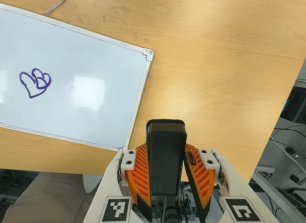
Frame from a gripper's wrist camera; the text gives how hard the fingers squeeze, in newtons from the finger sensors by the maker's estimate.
{"total": 7.1, "left": 5.5, "right": 8.7}